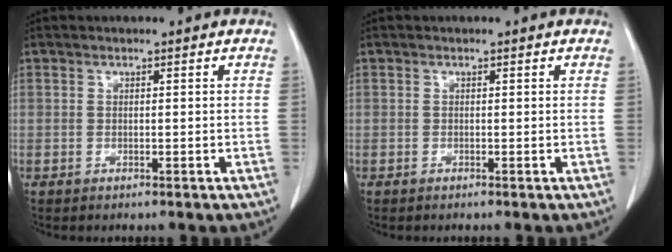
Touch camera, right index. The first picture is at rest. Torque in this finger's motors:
{"motor_torque": [-0.04, 0.05, 0.00, 0.01]}